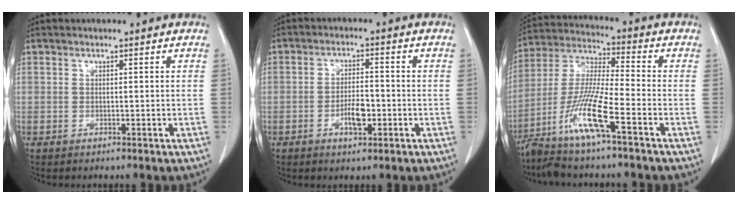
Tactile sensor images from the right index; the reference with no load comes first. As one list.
[{"total": 5.0, "force": [-1.7, 2.0, 4.3], "torque": [-0.080, 0.005, -0.026]}, {"total": 13.4, "force": [-6.7, 0.2, 11.6], "torque": [-0.251, -0.018, -0.134]}]